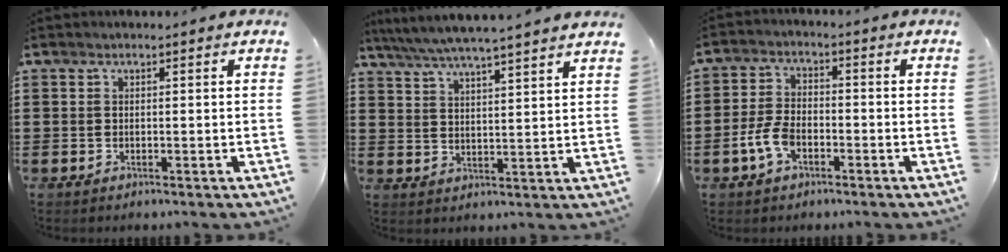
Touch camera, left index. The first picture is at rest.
{"total": 5.1, "force": [4.7, -0.4, 1.9], "torque": [-0.054, -0.025, 0.082]}
{"total": 5.5, "force": [-2.4, 2.9, 4.0], "torque": [-0.101, -0.001, -0.053]}